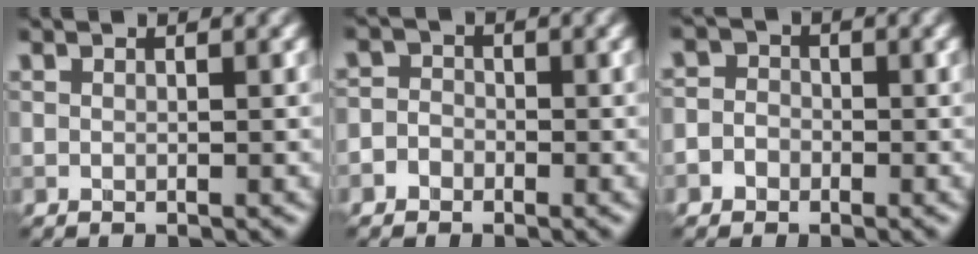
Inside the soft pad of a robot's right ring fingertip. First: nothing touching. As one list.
[{"total": 1.9, "force": [-0.8, 1.7, 0.4], "torque": [0.018, 0.009, -0.027]}, {"total": 2.7, "force": [-0.8, 2.5, 0.6], "torque": [0.019, 0.015, -0.038]}]